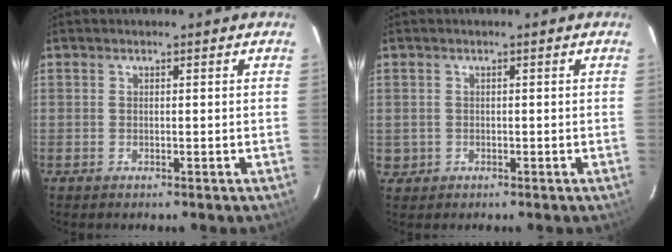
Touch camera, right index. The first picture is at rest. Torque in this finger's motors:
{"motor_torque": [-0.66, 0.44, -1.05, -0.21]}